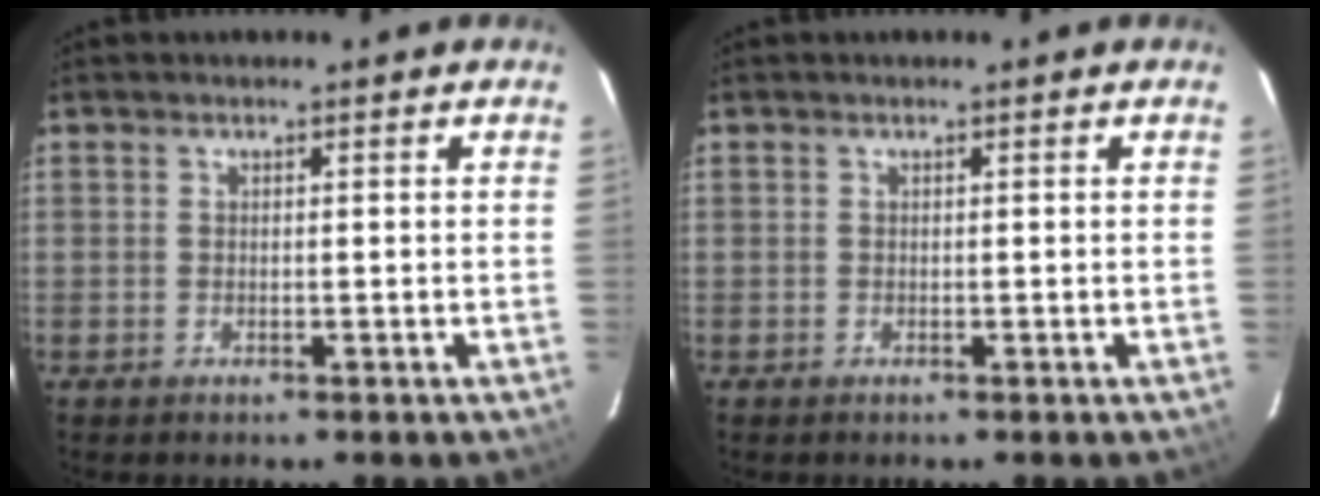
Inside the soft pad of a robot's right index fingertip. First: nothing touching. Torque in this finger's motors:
{"motor_torque": [0.01, 0.07, 0.00, 0.01]}